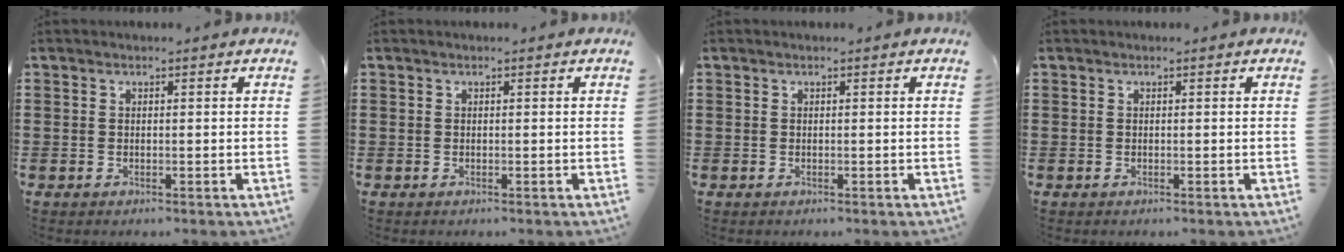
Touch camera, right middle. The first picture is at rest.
{"total": 0.0}
{"total": 0.0}
{"total": 0.0}